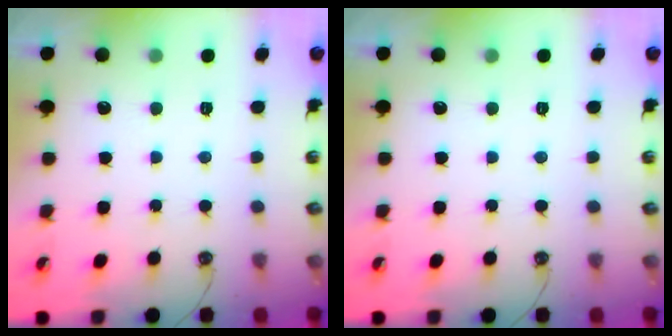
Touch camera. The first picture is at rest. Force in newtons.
{"total": 0.0}